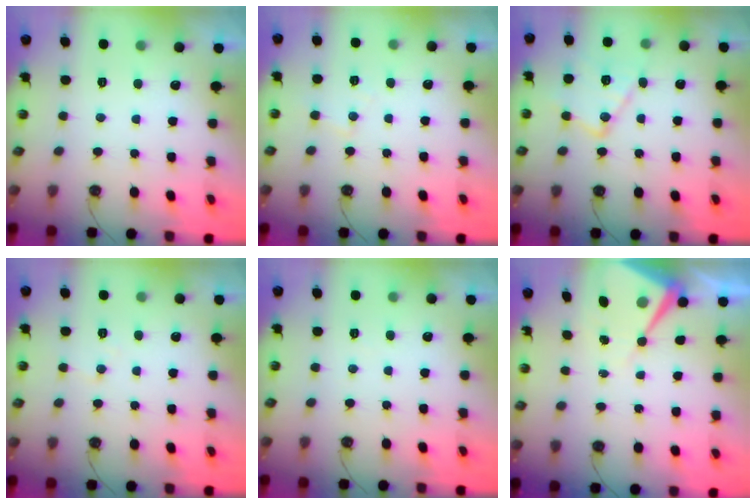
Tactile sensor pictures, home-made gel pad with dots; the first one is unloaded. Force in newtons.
{"total": 4.3, "press": 4.3, "slide": 0.6}
{"total": 13.5, "press": 13.5, "slide": 0.6}
{"total": 5.2, "press": 5.2, "slide": 0.8}
{"total": 2.6, "press": 2.6, "slide": 0.5}
{"total": 9.4, "press": 9.4, "slide": 0.7}